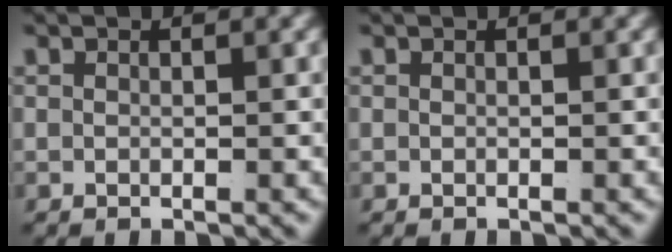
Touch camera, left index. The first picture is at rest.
{"total": 0.0}